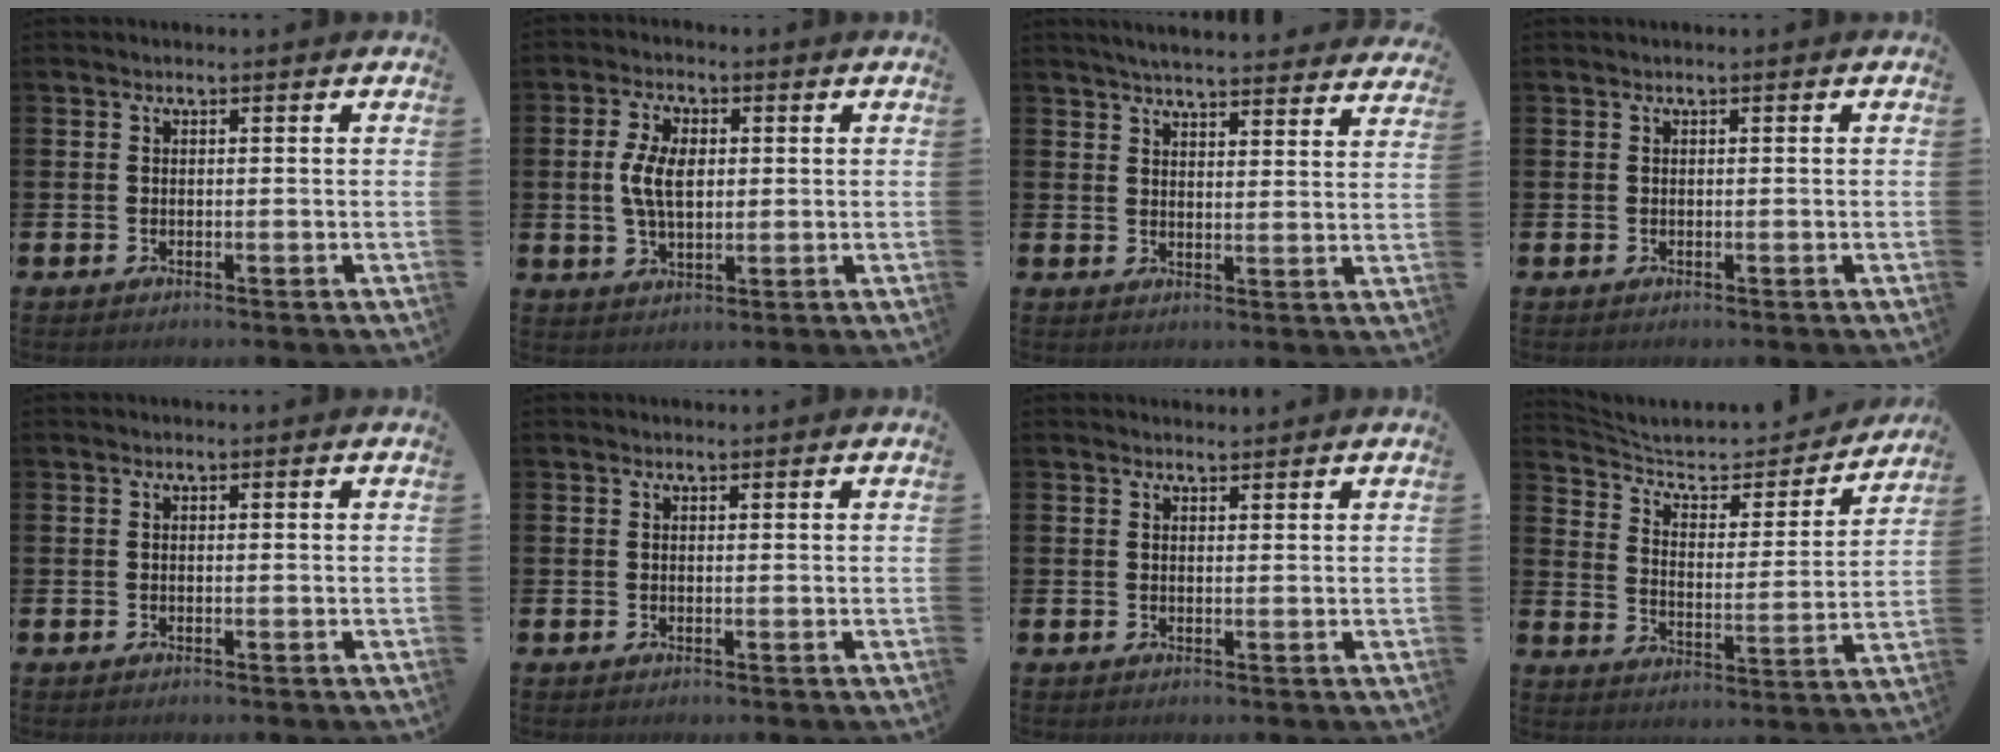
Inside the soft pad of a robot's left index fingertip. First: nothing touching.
{"total": 5.7, "force": [0.8, 3.3, 4.6], "torque": [-0.082, 0.009, 0.012]}
{"total": 5.0, "force": [4.9, 0.2, 0.9], "torque": [-0.028, -0.028, 0.087]}
{"total": 0.0}
{"total": 0.0}
{"total": 0.0}
{"total": 1.2, "force": [1.2, 0.1, 0.0], "torque": [0.005, -0.004, 0.022]}
{"total": 6.9, "force": [6.0, 2.6, 2.2], "torque": [-0.076, -0.042, 0.098]}